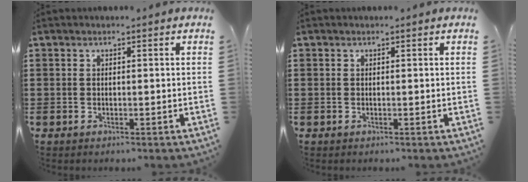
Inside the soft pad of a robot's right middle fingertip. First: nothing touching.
{"total": 0.0}